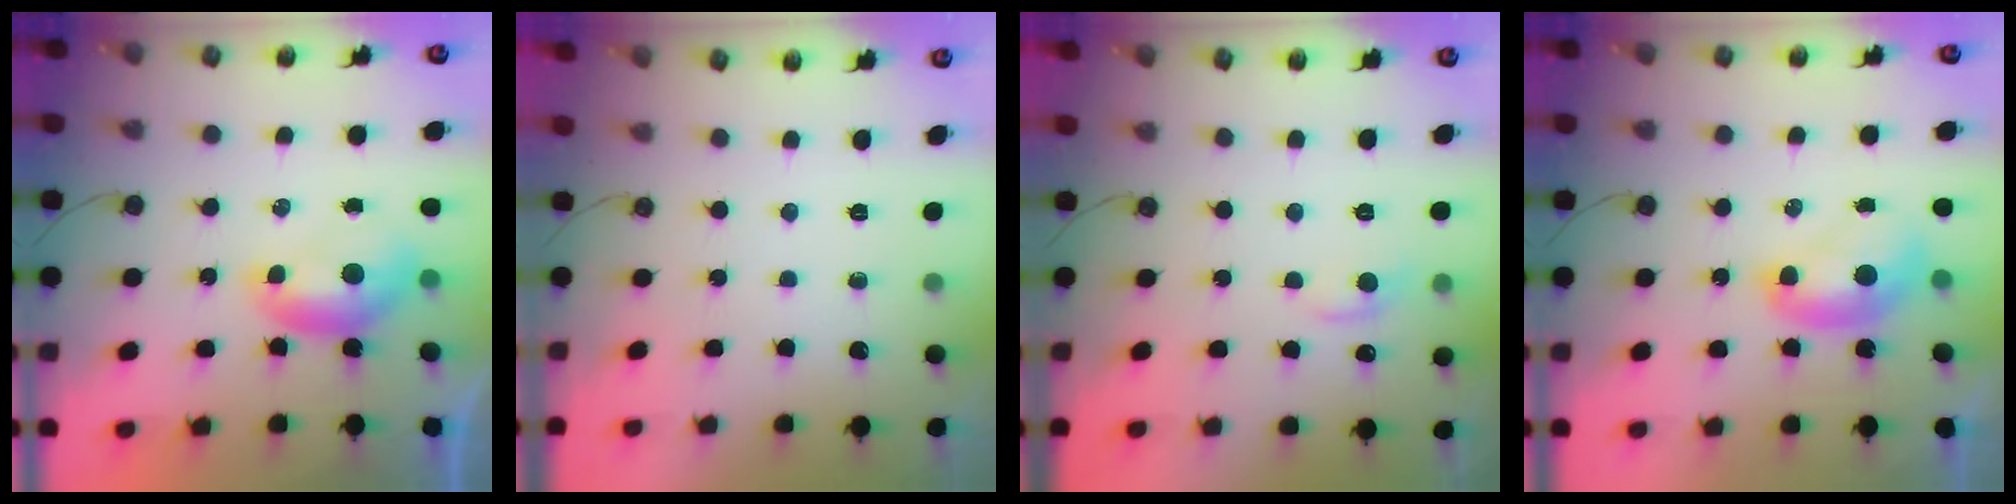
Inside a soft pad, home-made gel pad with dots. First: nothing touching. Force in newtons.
{"total": 0.0}
{"total": 0.8, "press": 0.1, "slide": 0.8}
{"total": 2.0, "press": 2.0, "slide": 0.2}